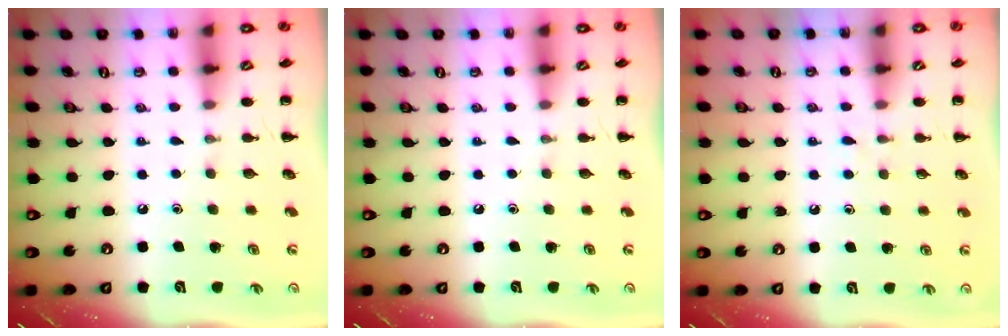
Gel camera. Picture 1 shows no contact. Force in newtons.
{"total": 0.0}
{"total": 3.0, "press": 2.7, "slide": 1.2}